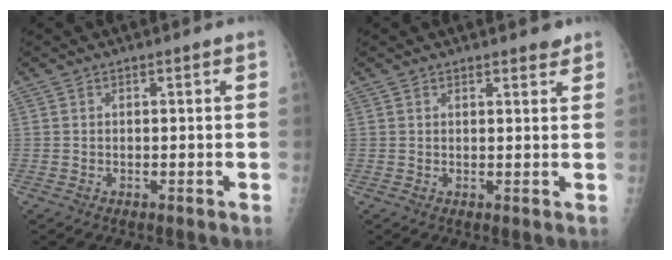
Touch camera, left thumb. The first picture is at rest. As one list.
[{"total": 2.5, "force": [2.2, 0.7, 1.0], "torque": [-0.001, -0.010, 0.027]}]